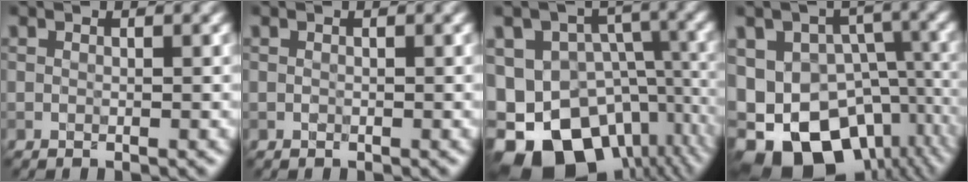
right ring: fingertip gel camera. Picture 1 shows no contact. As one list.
[{"total": 0.0}, {"total": 17.9, "force": [-8.3, 12.7, 9.5], "torque": [-0.189, -0.026, -0.101]}, {"total": 16.8, "force": [-7.0, 11.7, 9.9], "torque": [-0.181, -0.018, -0.084]}]